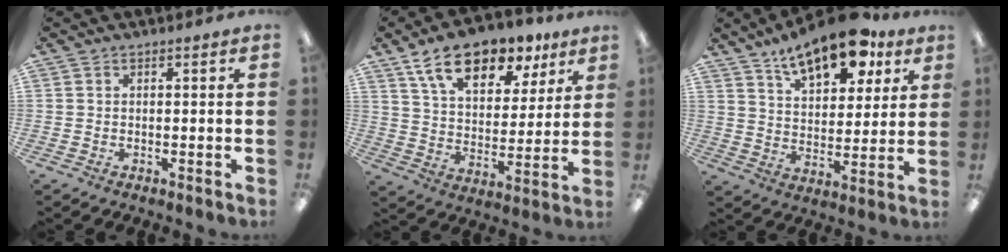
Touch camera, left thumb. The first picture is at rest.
{"total": 15.7, "force": [10.5, 8.0, 8.6], "torque": [-0.133, -0.048, 0.182]}
{"total": 15.8, "force": [11.3, 6.8, 8.7], "torque": [-0.135, -0.052, 0.193]}